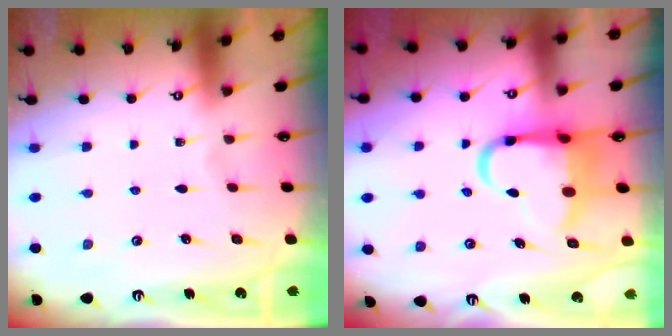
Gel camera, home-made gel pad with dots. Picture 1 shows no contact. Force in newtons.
{"total": 10.5, "press": 10.1, "slide": 2.8}